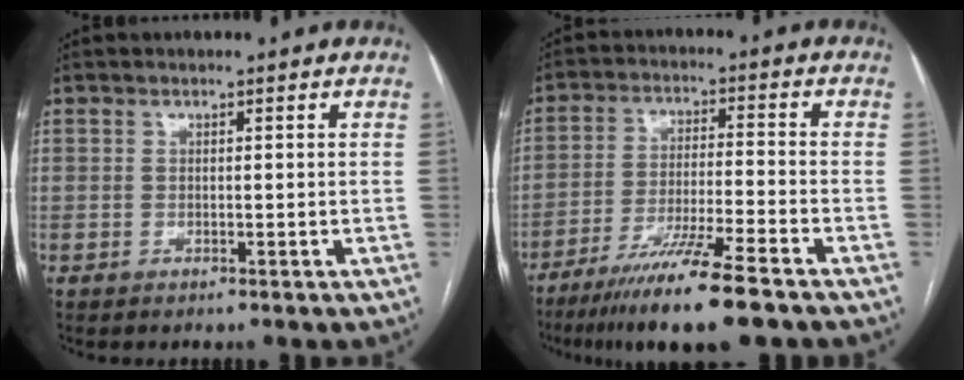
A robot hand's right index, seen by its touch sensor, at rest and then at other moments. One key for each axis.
{"total": 12.6, "fx": -9.0, "fy": -0.4, "fz": 8.8, "tx": -0.151, "ty": -0.036, "tz": -0.154}